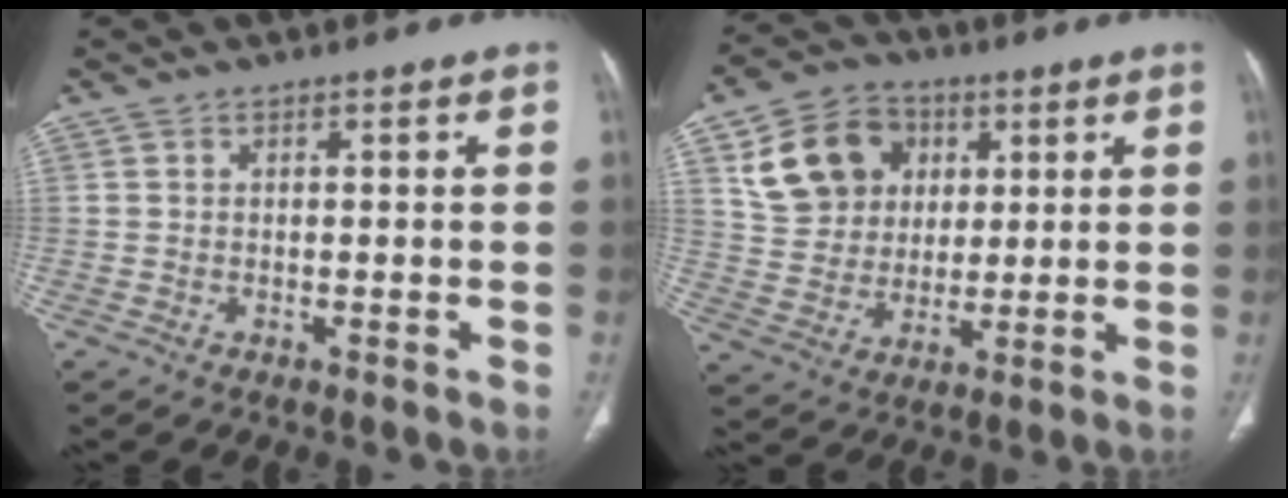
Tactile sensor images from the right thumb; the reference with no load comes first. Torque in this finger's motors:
{"motor_torque": [-0.99, 1.27, -0.01, -0.09, 0.18]}